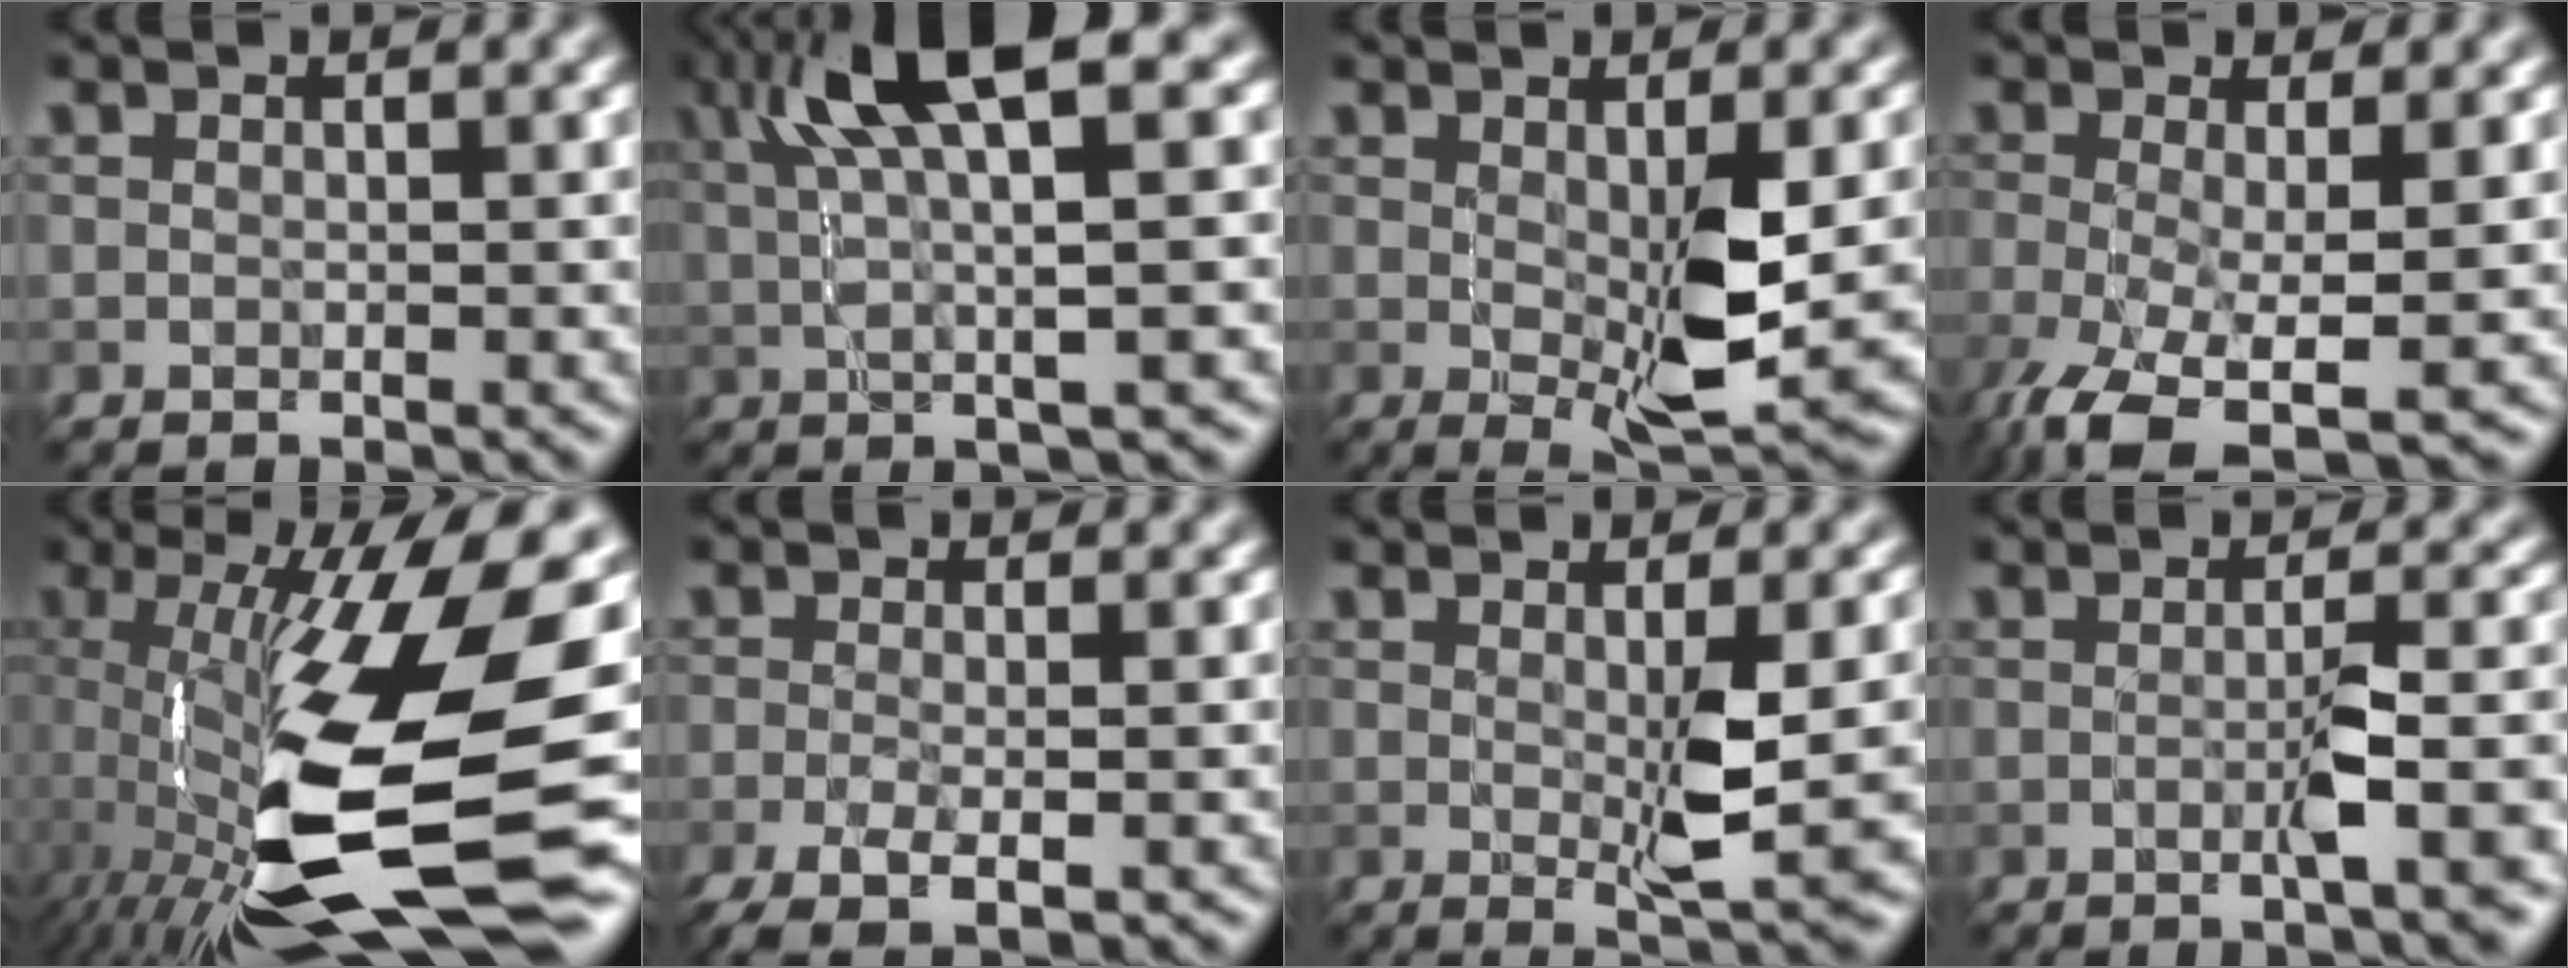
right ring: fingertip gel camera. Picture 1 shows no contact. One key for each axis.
{"total": 9.1, "fx": 3.2, "fy": 2.1, "fz": 8.2, "tx": -0.129, "ty": 0.017, "tz": 0.063}
{"total": 6.3, "fx": -0.6, "fy": 1.4, "fz": 6.1, "tx": -0.103, "ty": -0.012, "tz": 0.001}
{"total": 7.3, "fx": -3.1, "fy": 2.2, "fz": 6.2, "tx": -0.119, "ty": -0.021, "tz": -0.049}
{"total": 16.1, "fx": -0.4, "fy": 5.6, "fz": 15.1, "tx": -0.284, "ty": -0.015, "tz": 0.015}
{"total": 3.8, "fx": -2.0, "fy": 1.1, "fz": 3.1, "tx": -0.055, "ty": -0.006, "tz": -0.036}
{"total": 4.6, "fx": -0.4, "fy": 0.6, "fz": 4.5, "tx": -0.077, "ty": -0.006, "tz": 0.002}
{"total": 3.7, "fx": -1.1, "fy": 0.6, "fz": 3.5, "tx": -0.047, "ty": 0.006, "tz": -0.018}